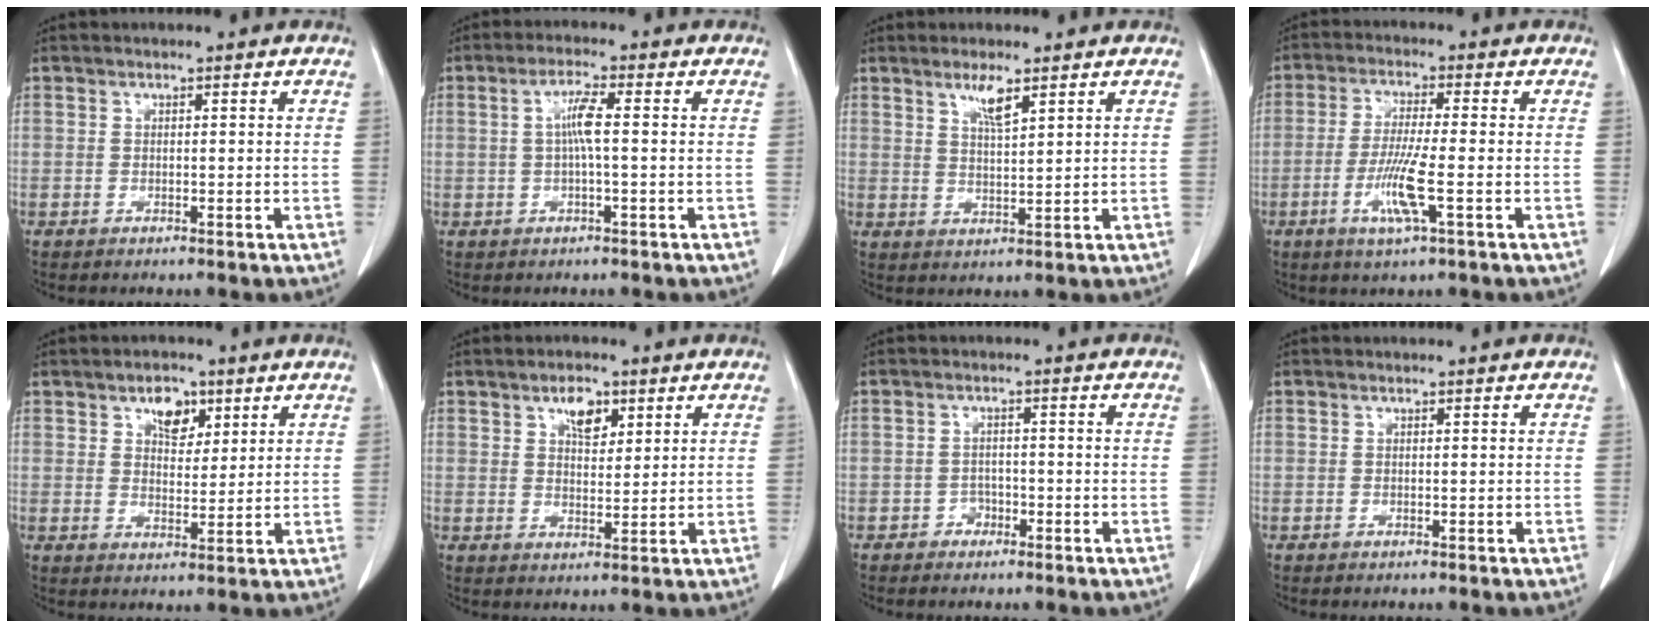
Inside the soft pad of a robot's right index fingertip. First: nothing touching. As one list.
[{"total": 4.0, "force": [0.2, 0.2, 4.0], "torque": [-0.077, 0.007, 0.005]}, {"total": 3.6, "force": [2.3, 0.3, 2.7], "torque": [-0.053, -0.003, 0.046]}, {"total": 7.4, "force": [-2.4, 0.0, 7.0], "torque": [-0.138, -0.013, -0.047]}, {"total": 5.0, "force": [2.7, 3.0, 3.0], "torque": [-0.045, 0.005, 0.046]}, {"total": 4.5, "force": [2.4, 2.3, 3.0], "torque": [-0.049, 0.002, 0.042]}, {"total": 1.9, "force": [-1.2, 1.4, 0.3], "torque": [-0.002, 0.008, -0.021]}, {"total": 0.0}]